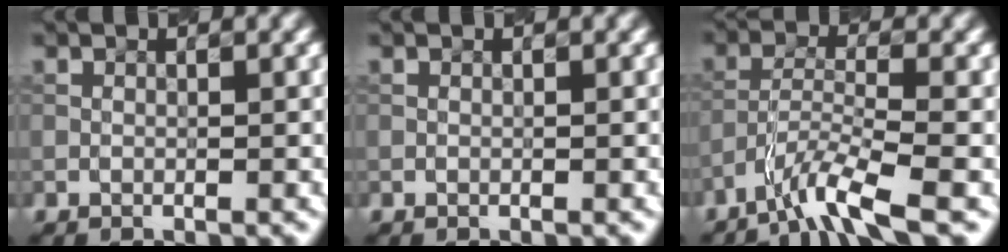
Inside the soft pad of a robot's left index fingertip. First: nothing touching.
{"total": 0.0}
{"total": 4.3, "force": [-3.4, 0.2, 2.6], "torque": [-0.048, 0.004, -0.071]}